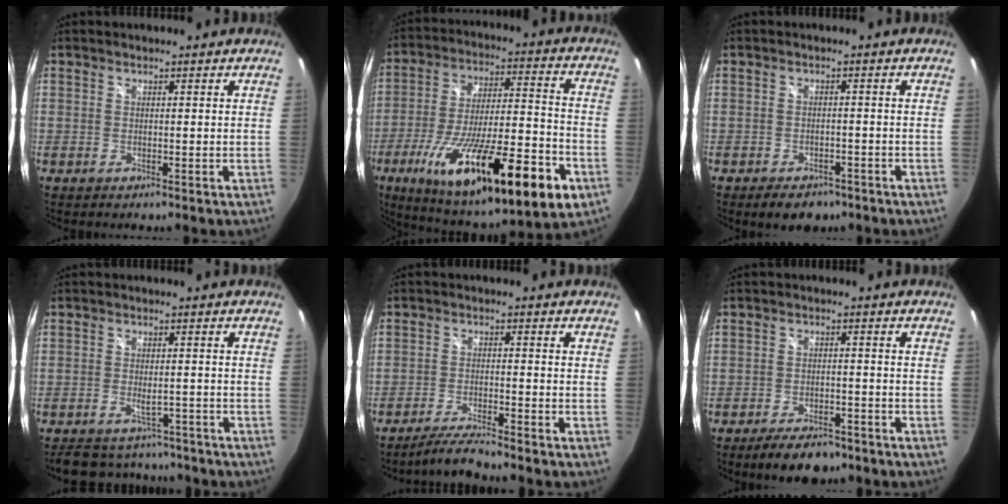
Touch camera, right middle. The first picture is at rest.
{"total": 28.6, "force": [-13.4, 6.4, 24.5], "torque": [-0.410, -0.056, -0.209]}
{"total": 5.8, "force": [-4.2, 3.1, 2.5], "torque": [-0.051, -0.004, -0.055]}
{"total": 11.0, "force": [-9.5, 4.5, 3.4], "torque": [-0.084, 0.011, -0.121]}
{"total": 5.5, "force": [-5.1, -0.5, 2.0], "torque": [-0.060, -0.008, -0.097]}
{"total": 7.9, "force": [-6.2, 3.2, 3.8], "torque": [-0.087, -0.001, -0.094]}